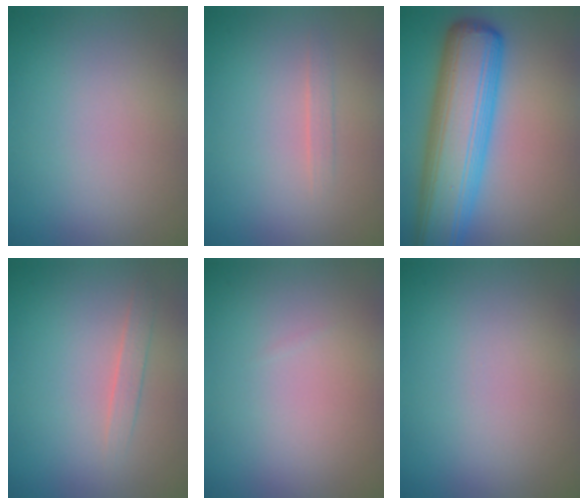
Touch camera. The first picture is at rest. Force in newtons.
{"total": 0.8, "press": 0.8, "slide": 0.0}
{"total": 10.9, "press": 10.8, "slide": 0.3}
{"total": 1.3, "press": 1.3, "slide": 0.1}
{"total": 0.0}
{"total": 0.0}